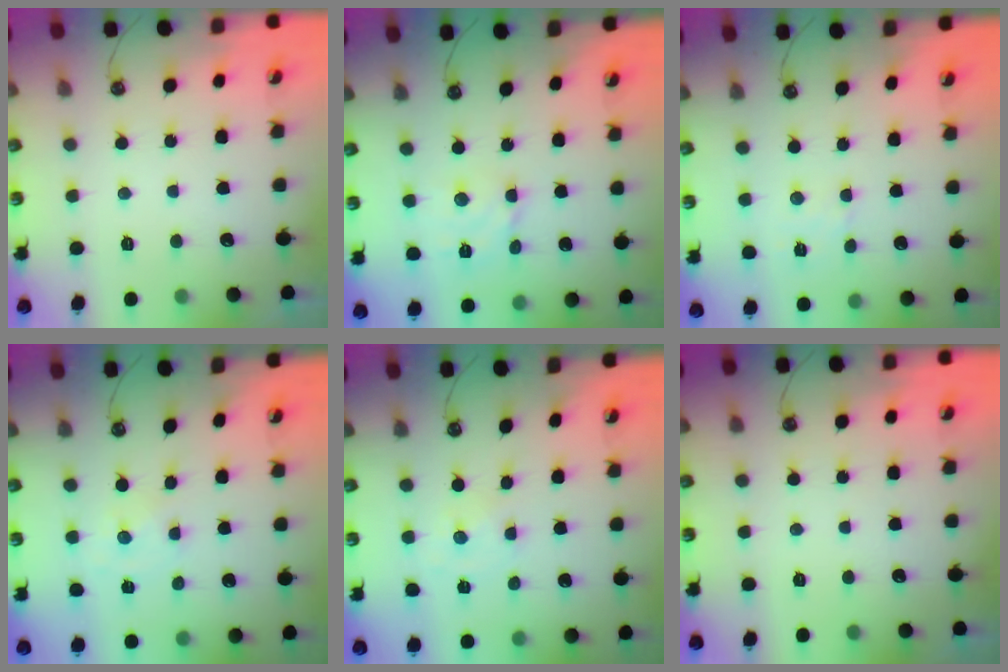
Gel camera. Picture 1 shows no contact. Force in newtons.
{"total": 5.3, "press": 5.3, "slide": 0.4}
{"total": 2.6, "press": 2.6, "slide": 0.4}
{"total": 0.0}
{"total": 0.0}
{"total": 0.0}